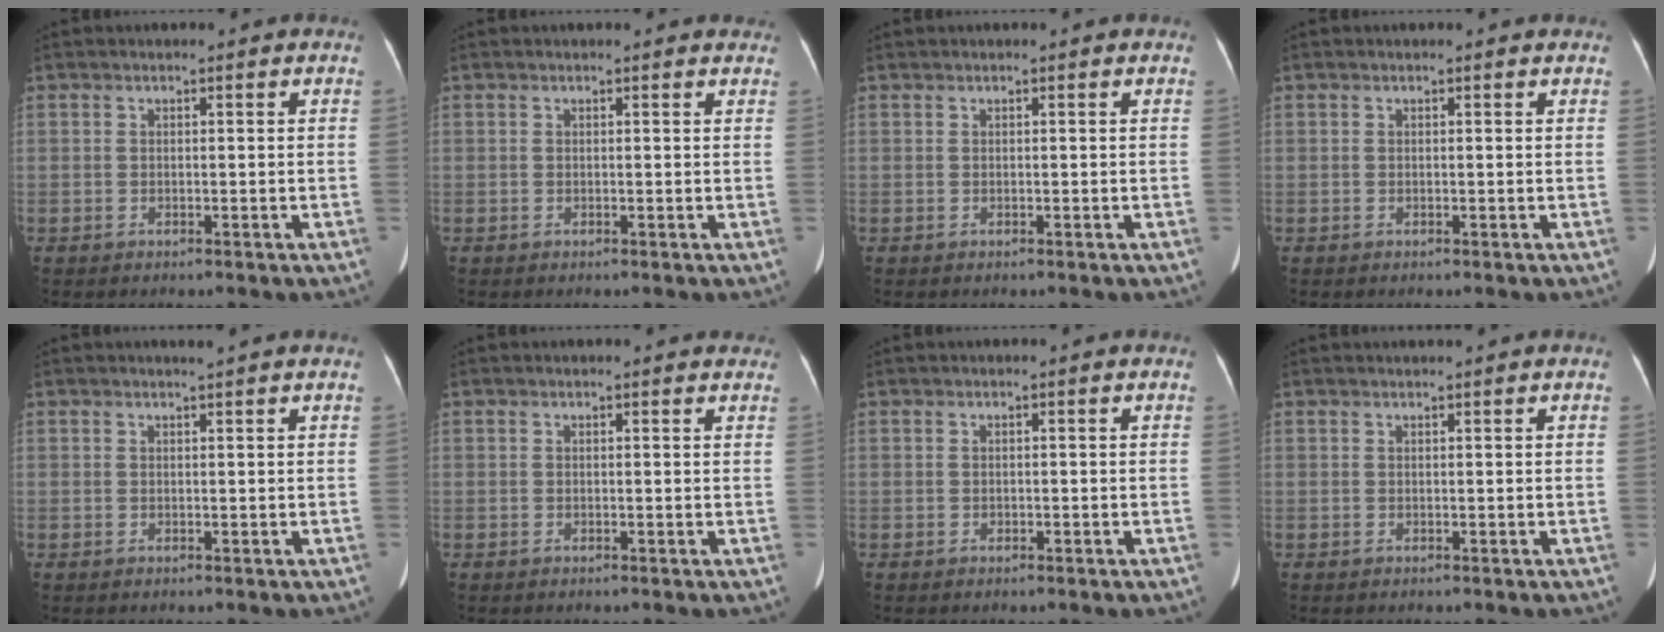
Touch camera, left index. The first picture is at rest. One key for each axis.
{"total": 3.3, "fx": 3.1, "fy": 1.0, "fz": 0.7, "tx": -0.006, "ty": 0.003, "tz": 0.018}
{"total": 0.0}
{"total": 0.5, "fx": 0.5, "fy": 0.1, "fz": 0.1, "tx": -0.005, "ty": -0.001, "tz": 0.000}
{"total": 1.2, "fx": 1.0, "fy": -0.3, "fz": 0.5, "tx": -0.012, "ty": -0.001, "tz": 0.021}
{"total": 3.1, "fx": 2.9, "fy": 0.6, "fz": 0.6, "tx": -0.008, "ty": 0.000, "tz": 0.017}
{"total": 0.0}
{"total": 1.1, "fx": 0.9, "fy": -0.3, "fz": 0.4, "tx": -0.009, "ty": 0.008, "tz": 0.023}